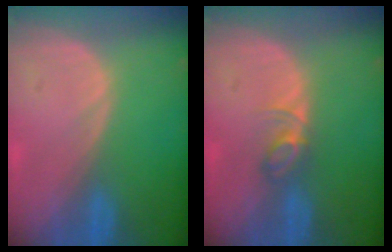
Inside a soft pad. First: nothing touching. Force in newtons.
{"total": 2.8, "press": 2.8, "slide": 0.4}